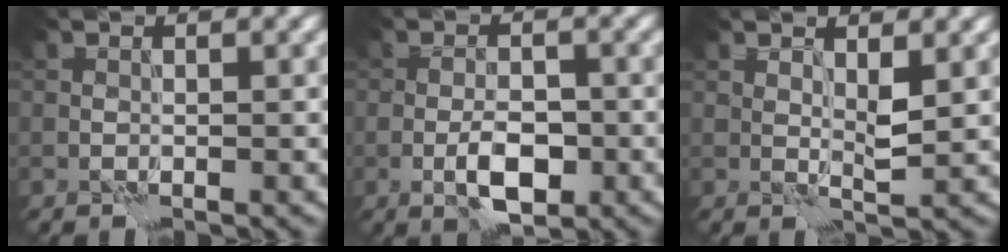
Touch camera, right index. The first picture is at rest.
{"total": 3.9, "force": [-1.4, 1.6, 3.2], "torque": [-0.055, 0.001, -0.026]}
{"total": 1.8, "force": [0.8, 0.3, 1.6], "torque": [-0.030, -0.003, 0.015]}